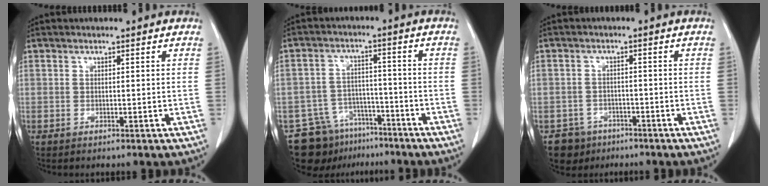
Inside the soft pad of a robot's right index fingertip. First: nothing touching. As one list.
[{"total": 10.0, "force": [-7.3, 6.6, 2.0], "torque": [-0.036, 0.025, -0.113]}, {"total": 4.8, "force": [-3.1, 3.7, -0.2], "torque": [0.004, 0.010, -0.049]}]